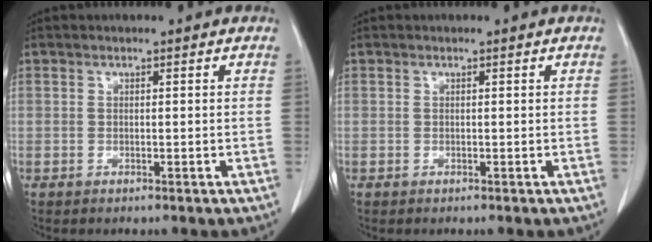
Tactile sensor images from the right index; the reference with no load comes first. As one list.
[{"total": 0.0}]